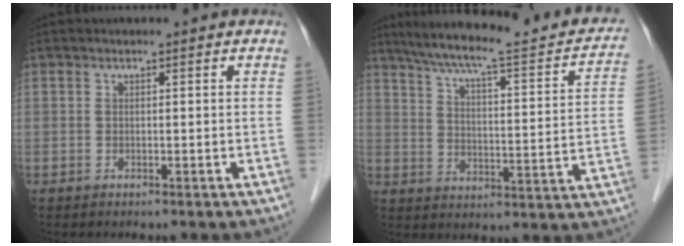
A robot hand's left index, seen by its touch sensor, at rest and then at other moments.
{"total": 23.2, "force": [19.7, 2.8, 11.9], "torque": [-0.179, -0.007, 0.258]}